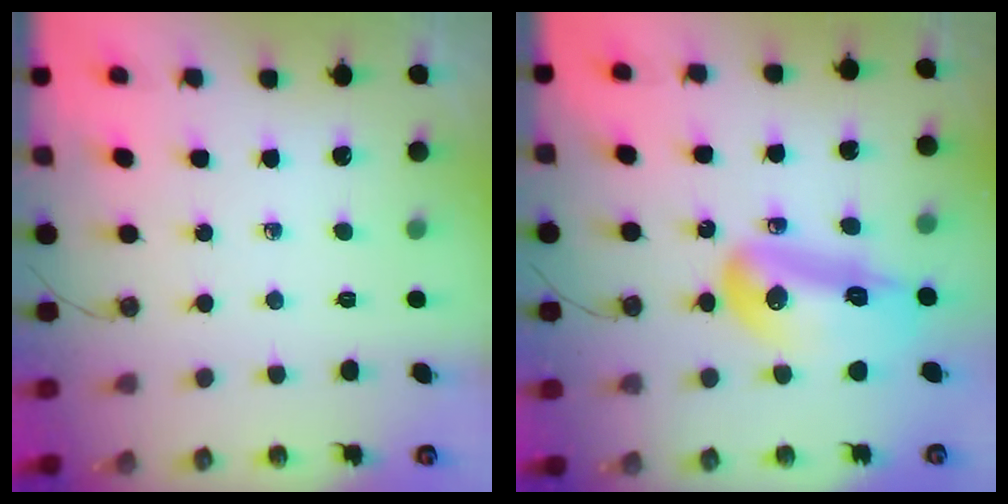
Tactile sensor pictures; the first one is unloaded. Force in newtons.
{"total": 15.4, "press": 15.3, "slide": 1.9}